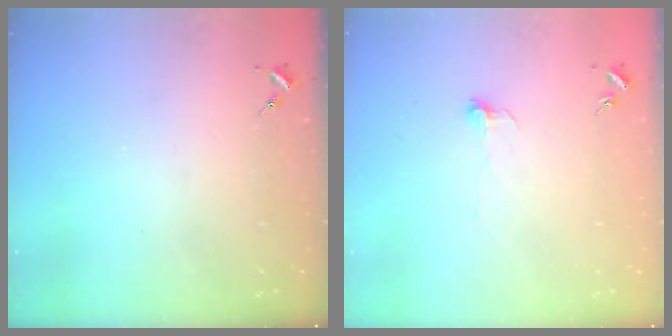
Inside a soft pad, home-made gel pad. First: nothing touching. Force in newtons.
{"total": 3.9, "press": 3.9, "slide": 0.2}